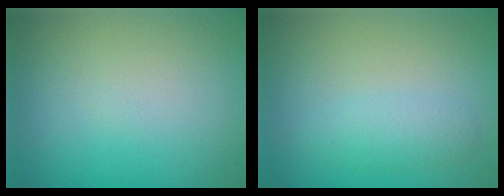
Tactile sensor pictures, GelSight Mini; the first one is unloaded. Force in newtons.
{"total": 1.7, "press": 1.7, "slide": 0.0}